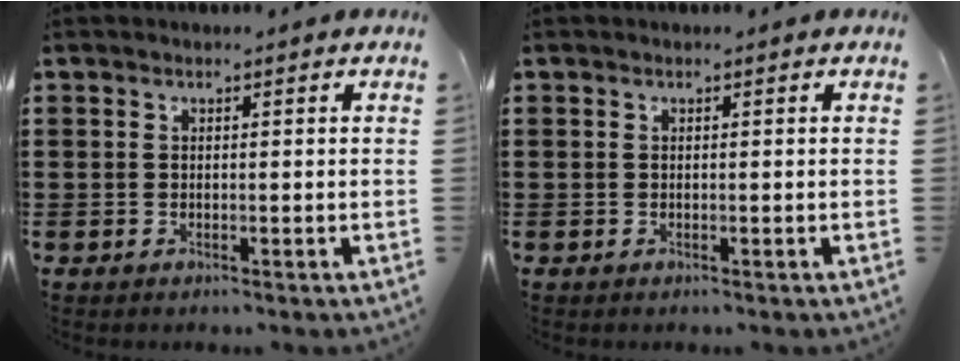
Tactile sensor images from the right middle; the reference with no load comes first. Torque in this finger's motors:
{"motor_torque": [0.00, 0.00, 0.00, 0.00]}